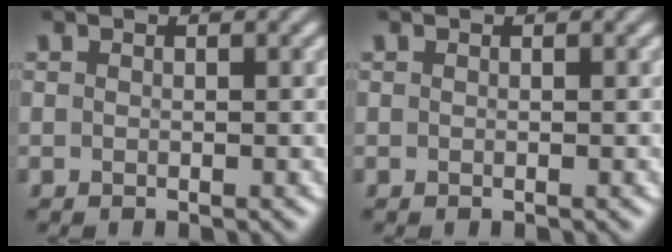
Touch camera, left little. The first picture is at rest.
{"total": 0.0}